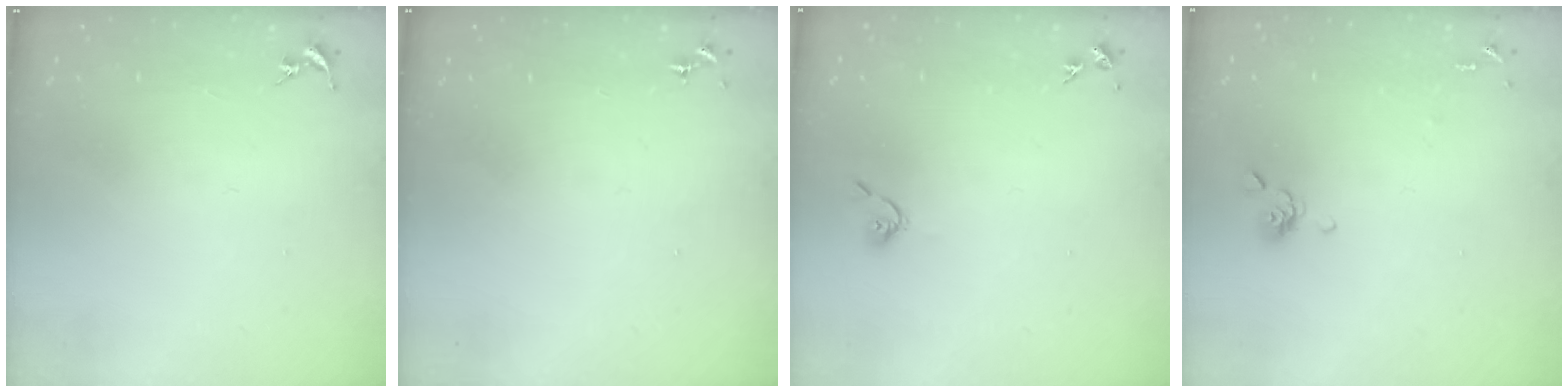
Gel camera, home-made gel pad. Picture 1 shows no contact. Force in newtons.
{"total": 0.0}
{"total": 3.7, "press": 3.6, "slide": 0.6}
{"total": 6.4, "press": 6.2, "slide": 1.5}